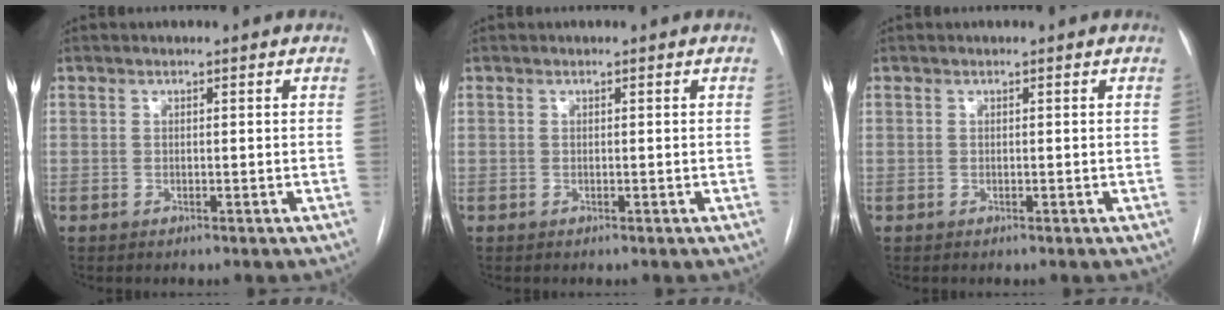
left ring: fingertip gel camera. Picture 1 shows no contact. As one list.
[{"total": 0.0}, {"total": 0.0}]